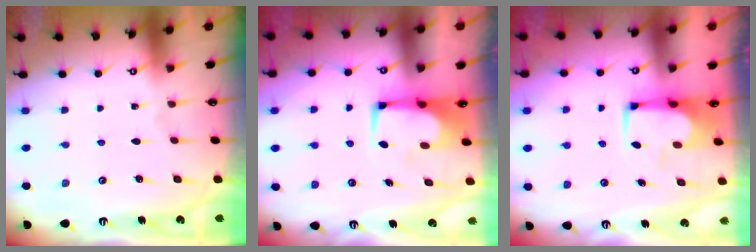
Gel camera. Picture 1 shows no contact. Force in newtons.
{"total": 0.0}
{"total": 0.6, "press": 0.3, "slide": 0.5}